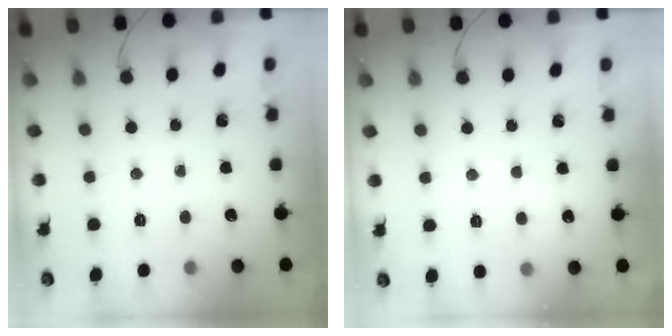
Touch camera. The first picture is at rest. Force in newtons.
{"total": 3.7, "press": 3.7, "slide": 0.5}